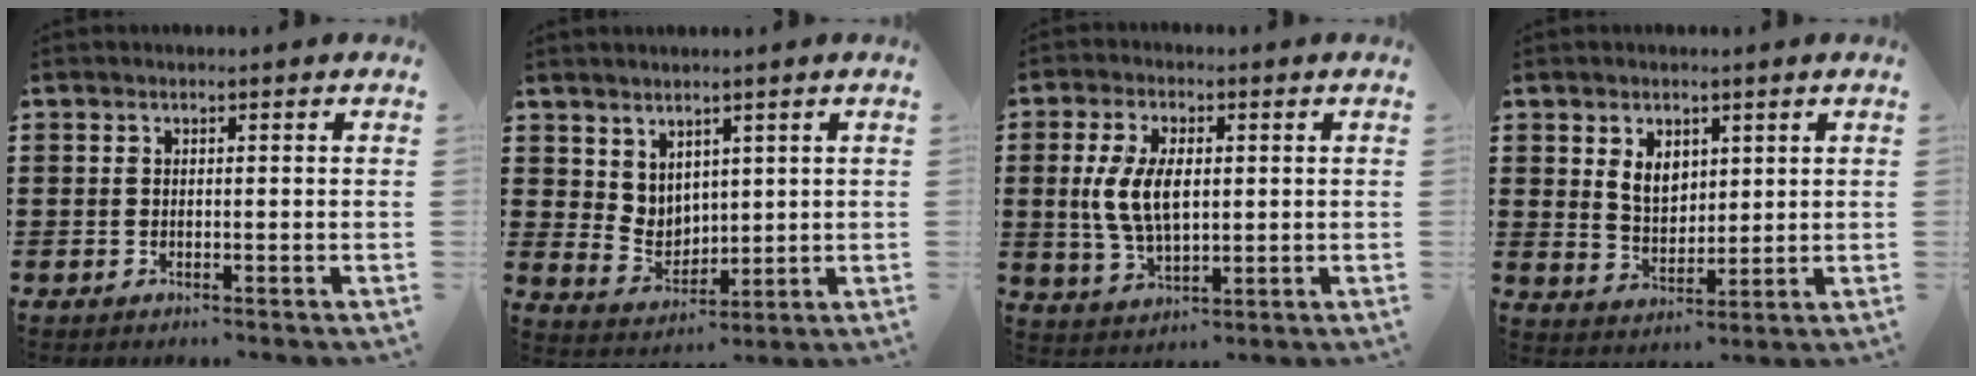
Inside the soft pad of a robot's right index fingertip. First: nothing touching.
{"total": 4.4, "force": [3.3, 2.8, 0.6], "torque": [-0.030, -0.004, 0.065]}
{"total": 7.7, "force": [0.7, 4.1, 6.6], "torque": [-0.149, 0.007, 0.006]}
{"total": 4.7, "force": [1.9, 3.3, 2.8], "torque": [-0.058, 0.007, 0.033]}